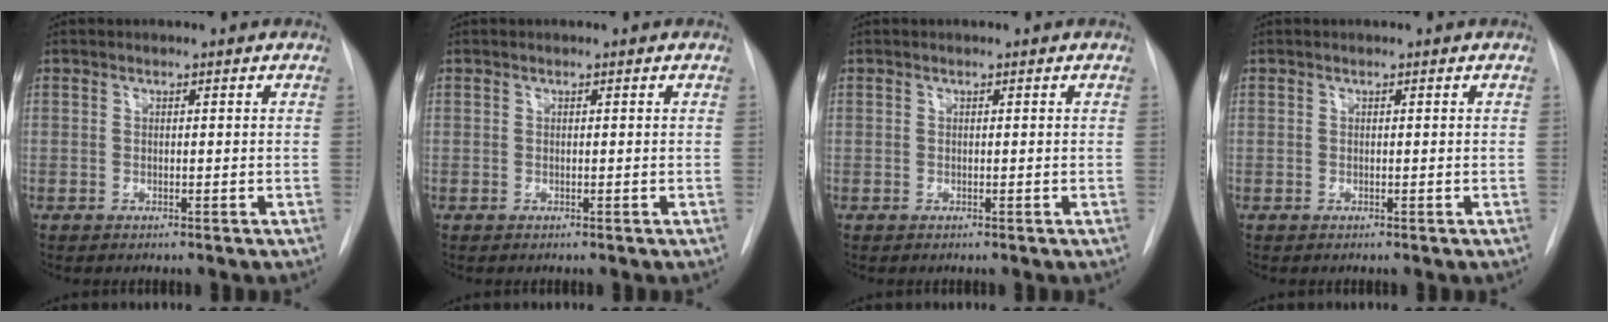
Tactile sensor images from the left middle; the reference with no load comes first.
{"total": 0.0}
{"total": 0.0}
{"total": 0.0}